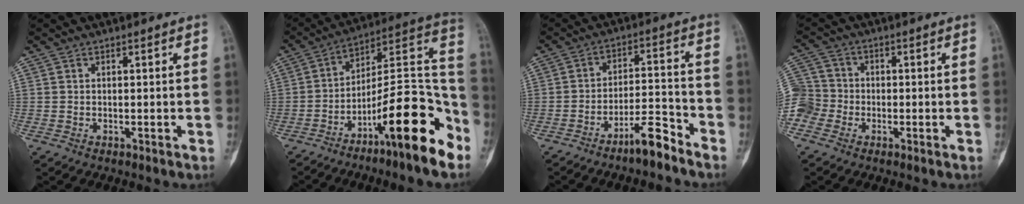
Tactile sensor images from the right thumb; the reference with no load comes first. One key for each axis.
{"total": 20.2, "fx": -10.7, "fy": 4.1, "fz": 16.7, "tx": -0.225, "ty": 0.088, "tz": -0.169}
{"total": 7.7, "fx": -5.9, "fy": 1.5, "fz": 4.6, "tx": -0.078, "ty": 0.058, "tz": -0.103}
{"total": 10.6, "fx": -3.5, "fy": 9.3, "fz": 3.6, "tx": -0.099, "ty": 0.034, "tz": -0.071}